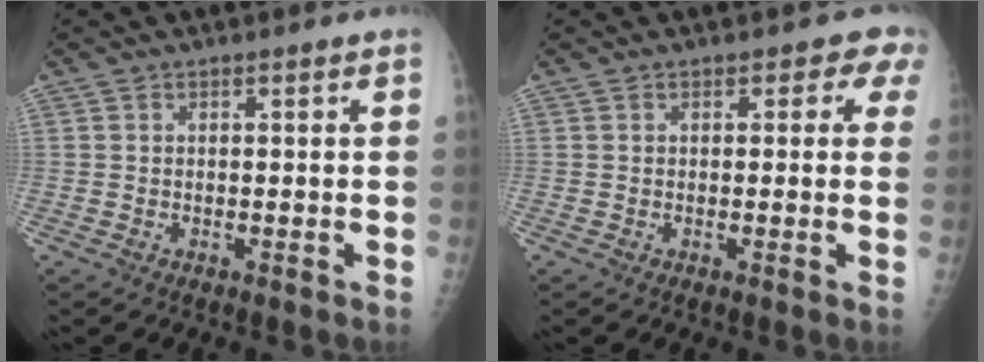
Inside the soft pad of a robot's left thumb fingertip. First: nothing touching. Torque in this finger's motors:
{"motor_torque": [-0.08, 0.13, 0.06, 0.06, -0.01]}